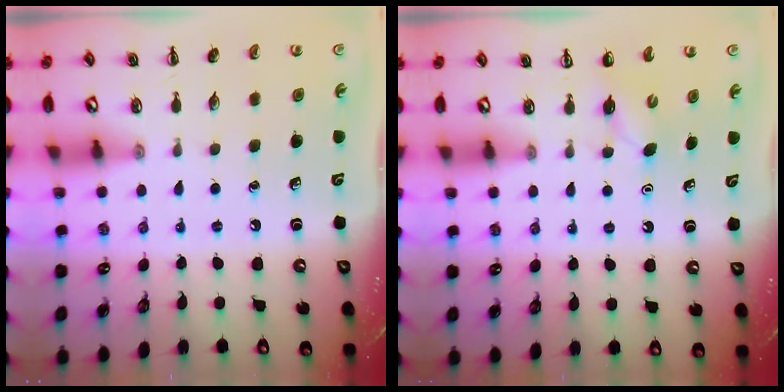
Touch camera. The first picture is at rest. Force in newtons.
{"total": 2.3, "press": 2.2, "slide": 0.7}